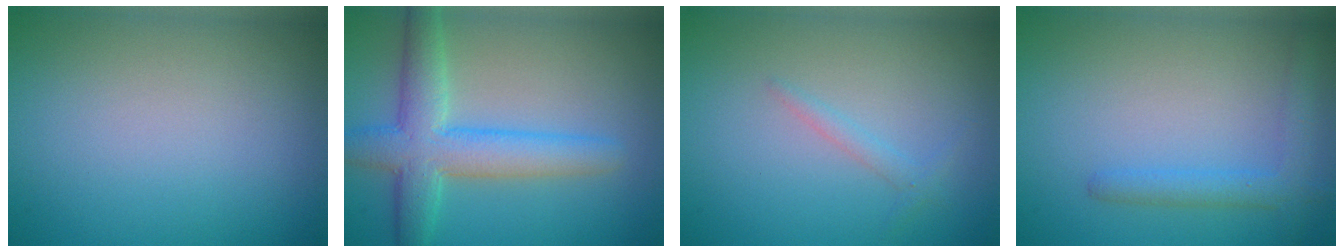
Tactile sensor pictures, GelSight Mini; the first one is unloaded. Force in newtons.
{"total": 6.1, "press": 6.0, "slide": 0.3}
{"total": 0.9, "press": 0.9, "slide": 0.1}
{"total": 2.4, "press": 2.4, "slide": 0.2}